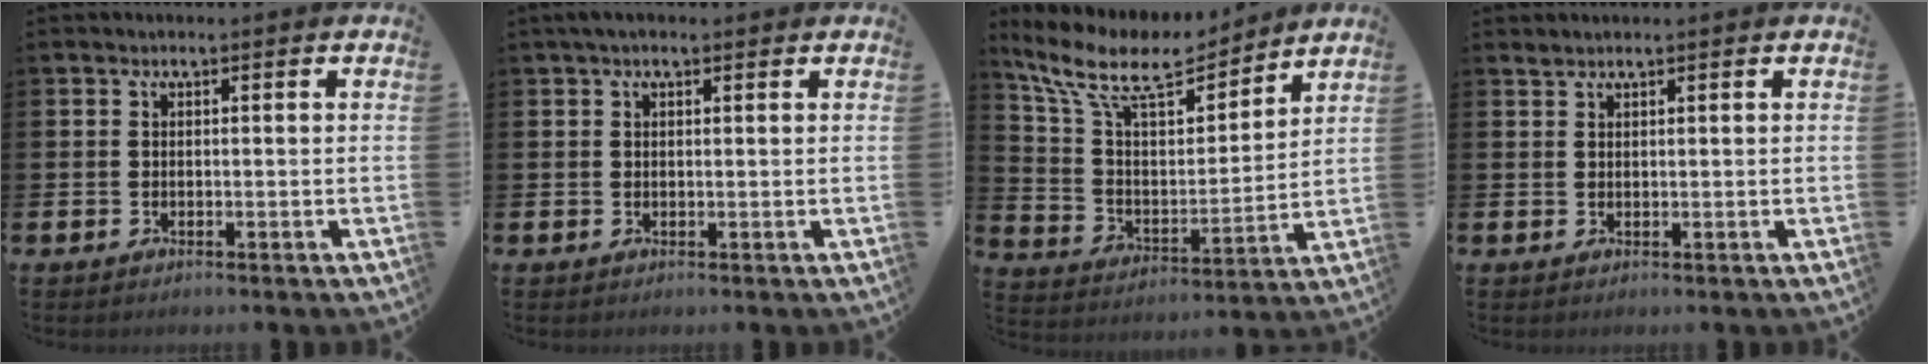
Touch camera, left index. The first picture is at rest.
{"total": 1.6, "force": [1.2, 0.7, 0.9], "torque": [-0.008, 0.004, 0.018]}
{"total": 11.3, "force": [9.8, 3.4, 4.6], "torque": [-0.138, -0.057, 0.171]}
{"total": 1.0, "force": [1.0, 0.1, 0.0], "torque": [0.002, 0.000, 0.018]}